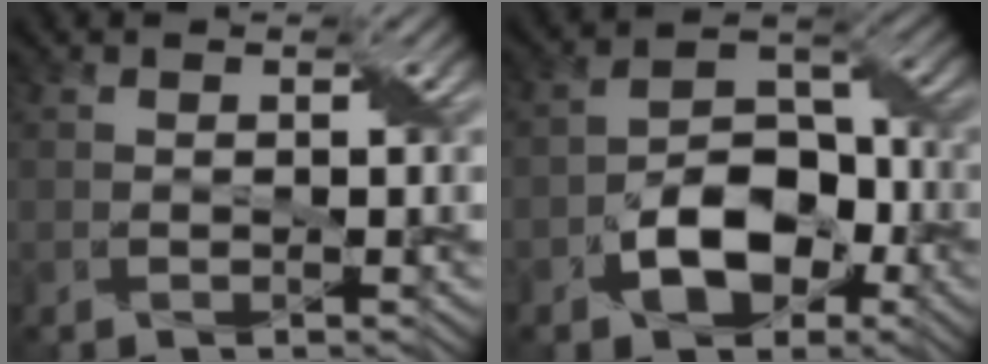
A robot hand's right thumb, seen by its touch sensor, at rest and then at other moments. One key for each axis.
{"total": 7.9, "fx": -3.8, "fy": 5.0, "fz": 4.8, "tx": -0.076, "ty": 0.002, "tz": -0.072}